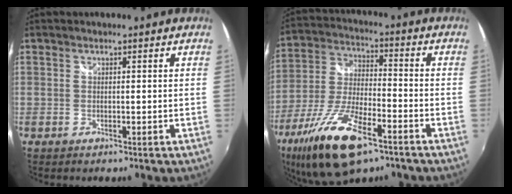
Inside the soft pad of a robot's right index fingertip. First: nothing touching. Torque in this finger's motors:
{"motor_torque": [2.08, -0.06, 0.73, 0.08]}